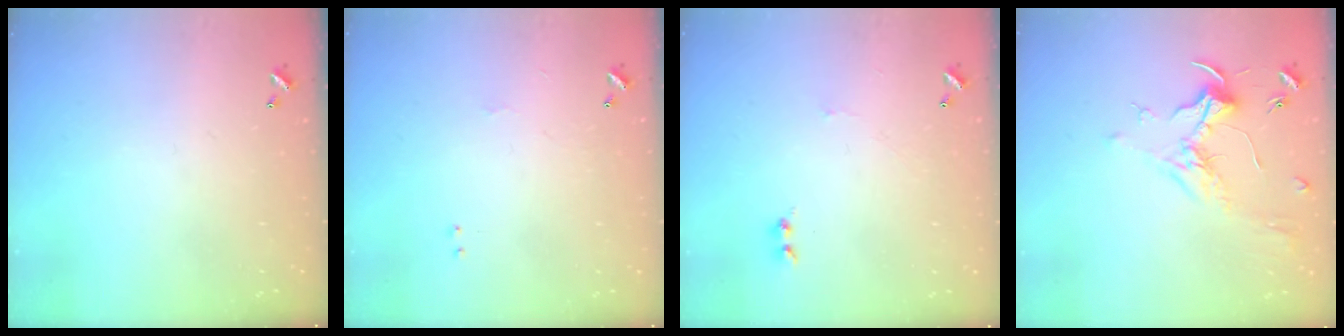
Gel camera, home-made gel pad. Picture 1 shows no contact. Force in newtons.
{"total": 1.8, "press": 1.8, "slide": 0.6}
{"total": 1.5, "press": 1.4, "slide": 0.6}
{"total": 1.8, "press": 1.6, "slide": 0.9}